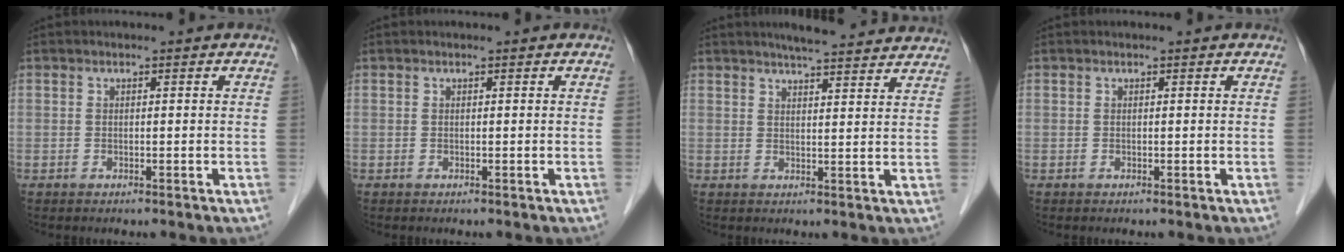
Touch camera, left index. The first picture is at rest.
{"total": 0.0}
{"total": 11.7, "force": [10.8, 1.0, 4.6], "torque": [-0.058, 0.013, 0.124]}
{"total": 0.0}